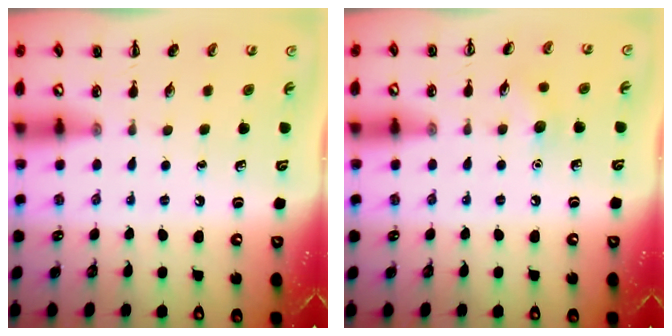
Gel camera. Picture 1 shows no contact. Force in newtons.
{"total": 6.0, "press": 5.7, "slide": 1.8}